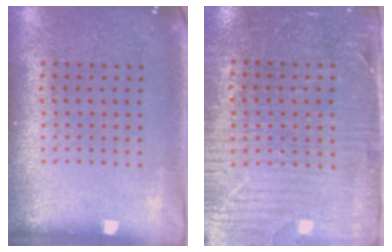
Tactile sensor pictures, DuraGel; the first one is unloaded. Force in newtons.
{"total": 3.6, "press": 3.2, "slide": 1.7}